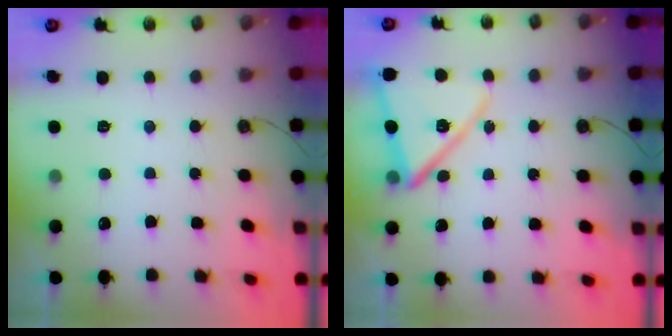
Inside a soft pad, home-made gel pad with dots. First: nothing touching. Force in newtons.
{"total": 13.3, "press": 13.3, "slide": 1.4}